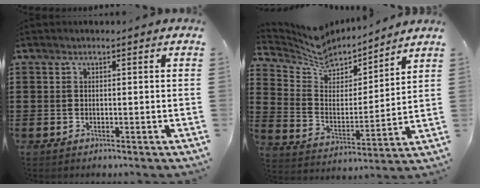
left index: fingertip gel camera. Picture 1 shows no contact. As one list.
[{"total": 7.2, "force": [6.4, 2.9, 1.3], "torque": [-0.068, -0.041, 0.114]}]